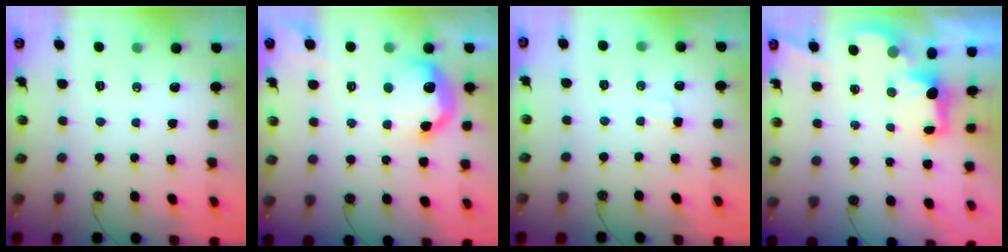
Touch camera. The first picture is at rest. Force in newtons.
{"total": 13.8, "press": 13.7, "slide": 1.0}
{"total": 3.5, "press": 3.3, "slide": 1.0}
{"total": 2.1, "press": 2.0, "slide": 0.8}